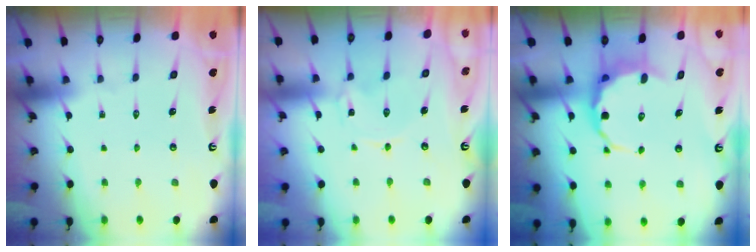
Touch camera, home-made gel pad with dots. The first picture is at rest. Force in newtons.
{"total": 0.0}
{"total": 7.8, "press": 7.6, "slide": 1.8}